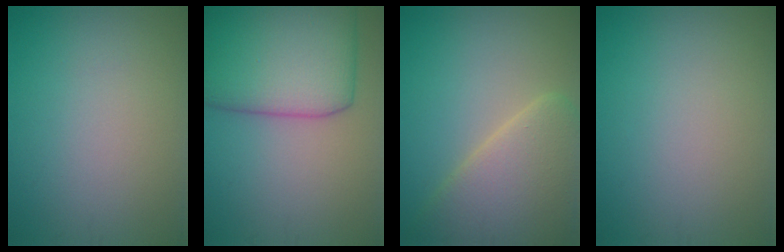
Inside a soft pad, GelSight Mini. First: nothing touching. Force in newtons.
{"total": 10.6, "press": 10.6, "slide": 0.3}
{"total": 7.3, "press": 7.3, "slide": 0.9}
{"total": 0.0}